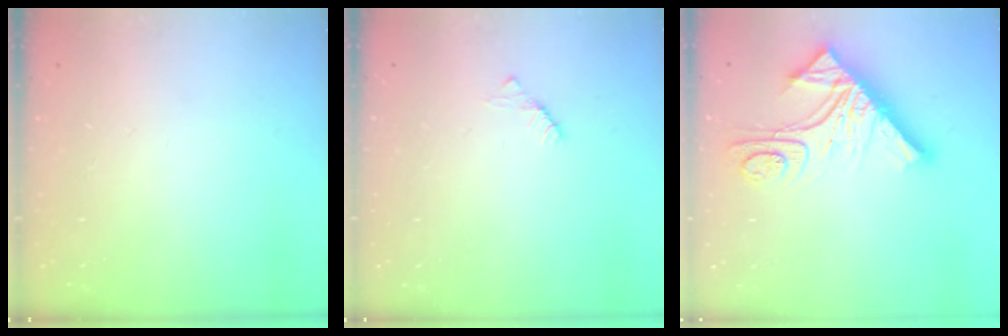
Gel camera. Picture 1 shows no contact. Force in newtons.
{"total": 2.2, "press": 2.2, "slide": 0.3}
{"total": 16.3, "press": 16.3, "slide": 1.5}